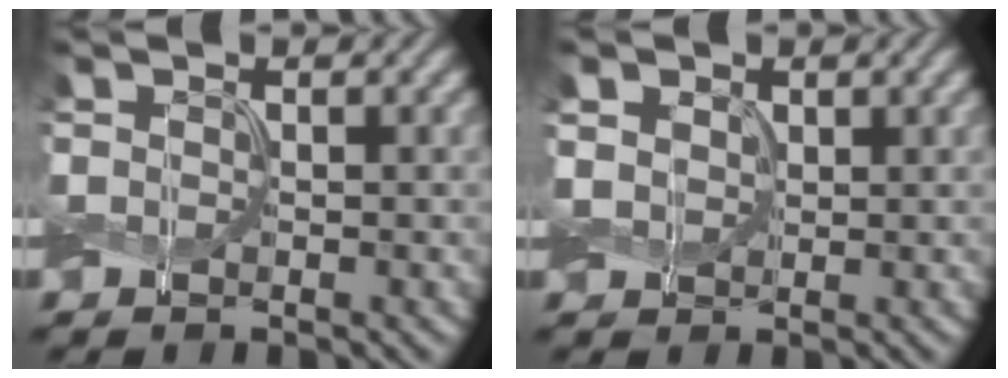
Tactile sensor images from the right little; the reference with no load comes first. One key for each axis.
{"total": 2.2, "fx": 0.7, "fy": 1.8, "fz": 1.1, "tx": -0.031, "ty": -0.002, "tz": 0.009}